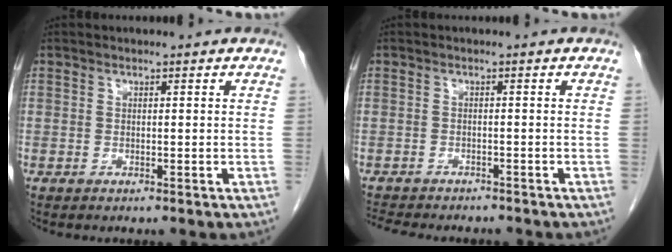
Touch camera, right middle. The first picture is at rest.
{"total": 9.0, "force": [-8.1, 2.4, 3.3], "torque": [-0.058, -0.001, -0.111]}